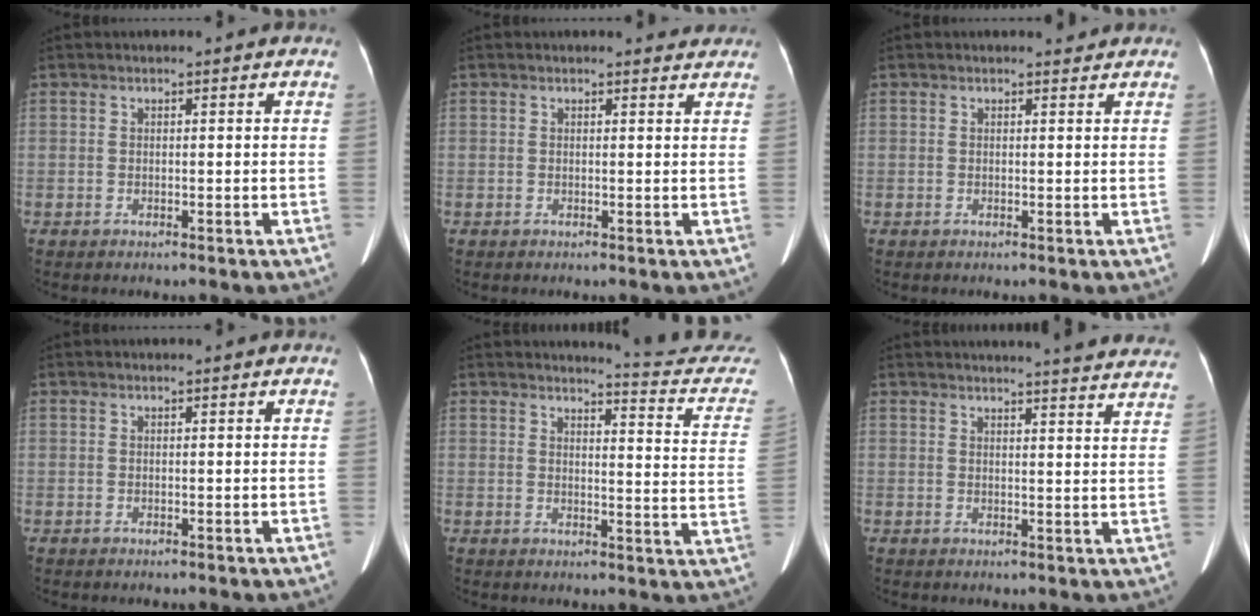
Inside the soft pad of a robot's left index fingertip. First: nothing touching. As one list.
[{"total": 2.0, "force": [1.9, 0.6, 0.1], "torque": [-0.003, -0.002, 0.011]}, {"total": 0.9, "force": [0.9, 0.1, -0.1], "torque": [-0.008, -0.007, 0.012]}, {"total": 0.0}, {"total": 12.3, "force": [12.3, -0.5, 1.0], "torque": [-0.003, -0.105, 0.113]}, {"total": 17.1, "force": [16.4, 0.7, 5.1], "torque": [-0.059, -0.044, 0.177]}]